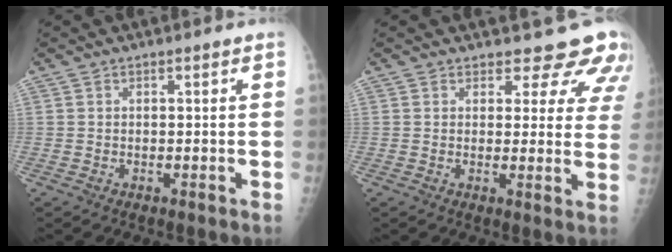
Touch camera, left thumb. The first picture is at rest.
{"total": 10.1, "force": [9.0, 4.2, 1.8], "torque": [0.029, -0.053, 0.079]}